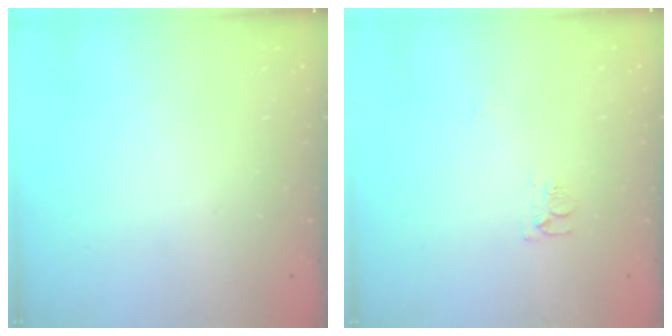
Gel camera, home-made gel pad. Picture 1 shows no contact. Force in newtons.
{"total": 5.5, "press": 5.5, "slide": 0.4}